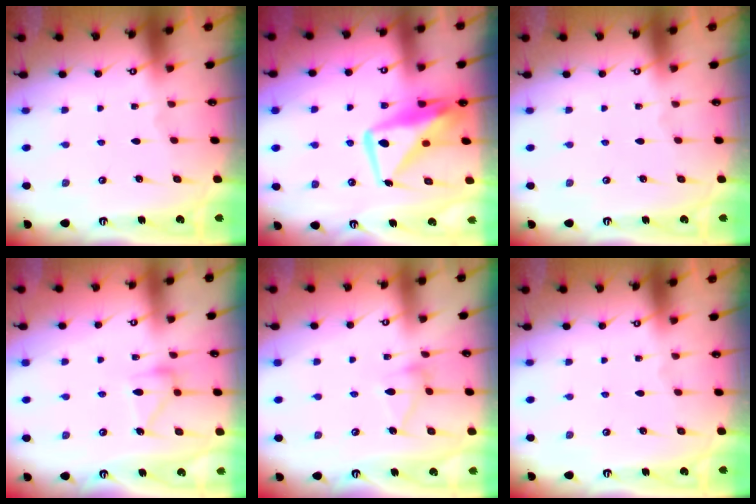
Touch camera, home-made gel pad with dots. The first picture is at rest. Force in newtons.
{"total": 13.1, "press": 13.1, "slide": 1.2}
{"total": 0.0}
{"total": 13.1, "press": 13.1, "slide": 0.7}
{"total": 8.7, "press": 8.7, "slide": 0.5}
{"total": 0.0}